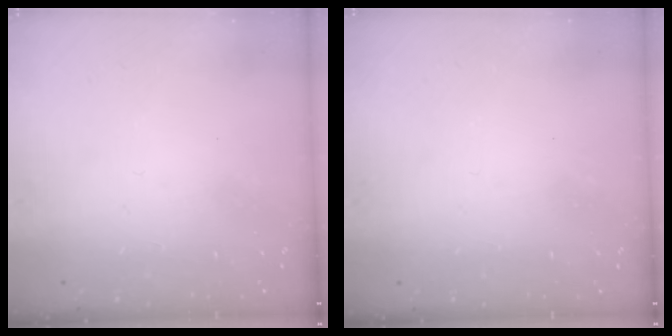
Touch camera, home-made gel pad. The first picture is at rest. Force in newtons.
{"total": 0.8, "press": 0.7, "slide": 0.3}